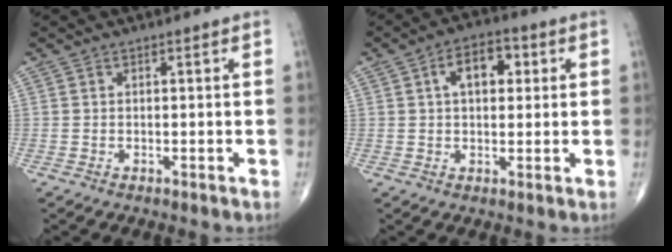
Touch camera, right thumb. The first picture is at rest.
{"total": 7.7, "force": [2.0, 4.6, 5.8], "torque": [-0.071, 0.011, 0.024]}